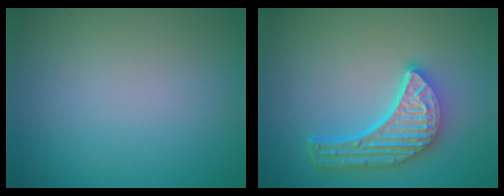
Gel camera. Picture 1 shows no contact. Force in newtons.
{"total": 5.7, "press": 4.5, "slide": 3.6}